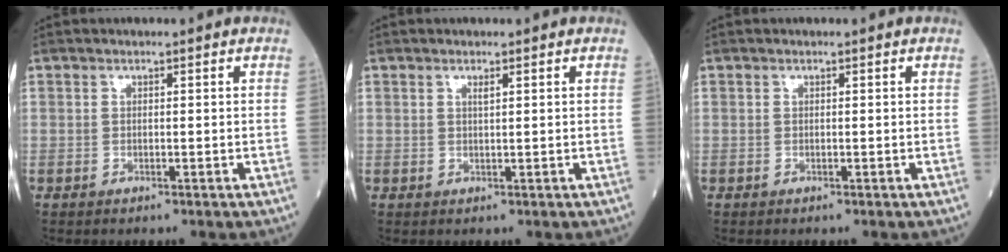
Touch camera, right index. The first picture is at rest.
{"total": 0.8, "force": [0.5, 0.0, 0.7], "torque": [-0.016, -0.002, 0.008]}
{"total": 0.0}